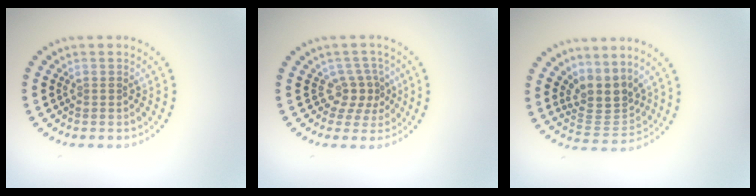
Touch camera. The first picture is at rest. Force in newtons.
{"total": 2.5, "press": 1.8, "slide": 1.7}
{"total": 3.6, "press": 2.6, "slide": 2.4}